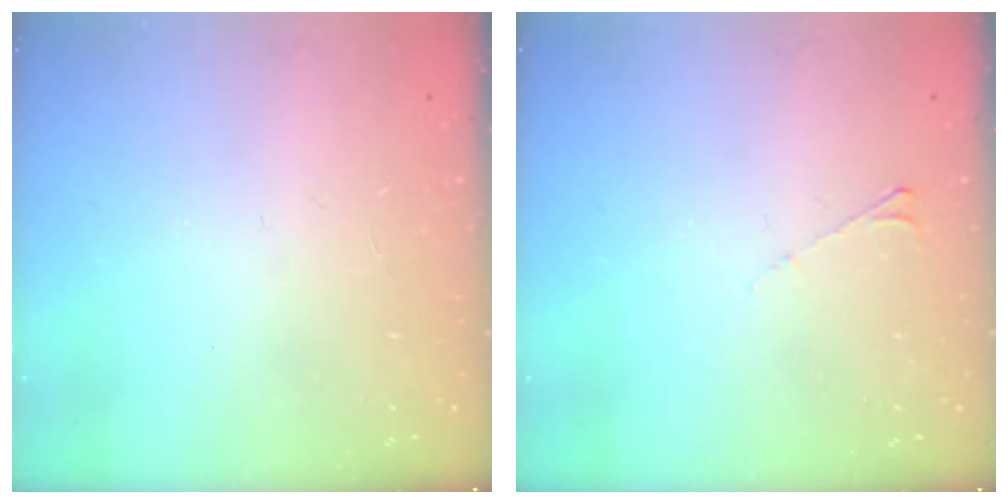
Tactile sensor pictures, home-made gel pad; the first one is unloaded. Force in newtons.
{"total": 2.6, "press": 2.6, "slide": 0.5}